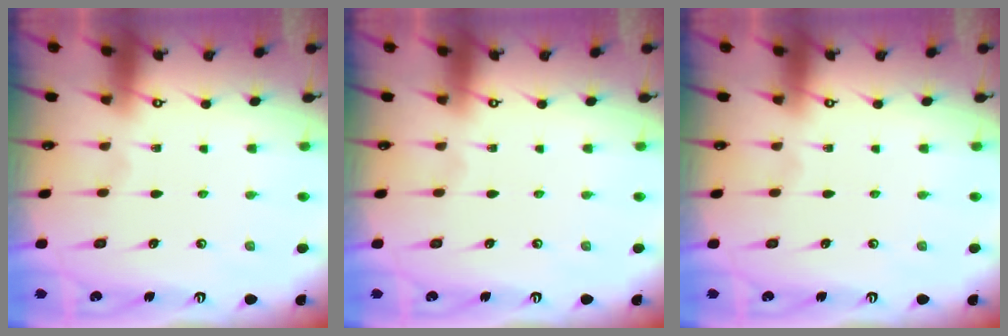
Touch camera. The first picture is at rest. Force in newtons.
{"total": 0.0}
{"total": 0.0}